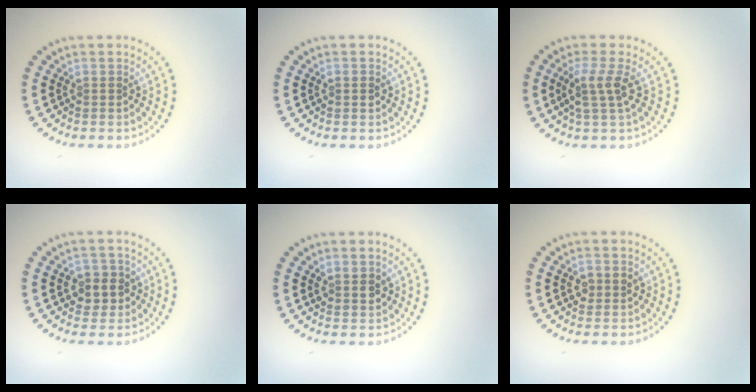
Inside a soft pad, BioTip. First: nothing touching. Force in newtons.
{"total": 0.9, "press": 0.9, "slide": 0.1}
{"total": 2.6, "press": 1.9, "slide": 1.7}
{"total": 2.8, "press": 2.6, "slide": 0.9}
{"total": 1.7, "press": 1.5, "slide": 0.7}
{"total": 1.6, "press": 1.5, "slide": 0.1}